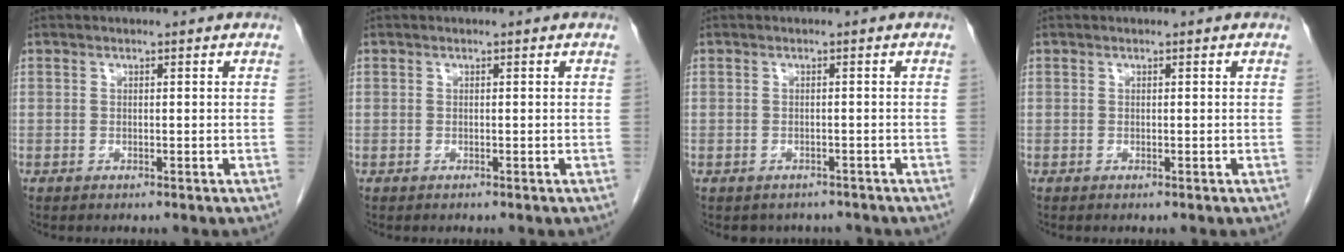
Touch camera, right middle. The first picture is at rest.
{"total": 0.0}
{"total": 3.9, "force": [-3.4, 1.9, 0.2], "torque": [0.002, 0.008, -0.041]}
{"total": 0.0}